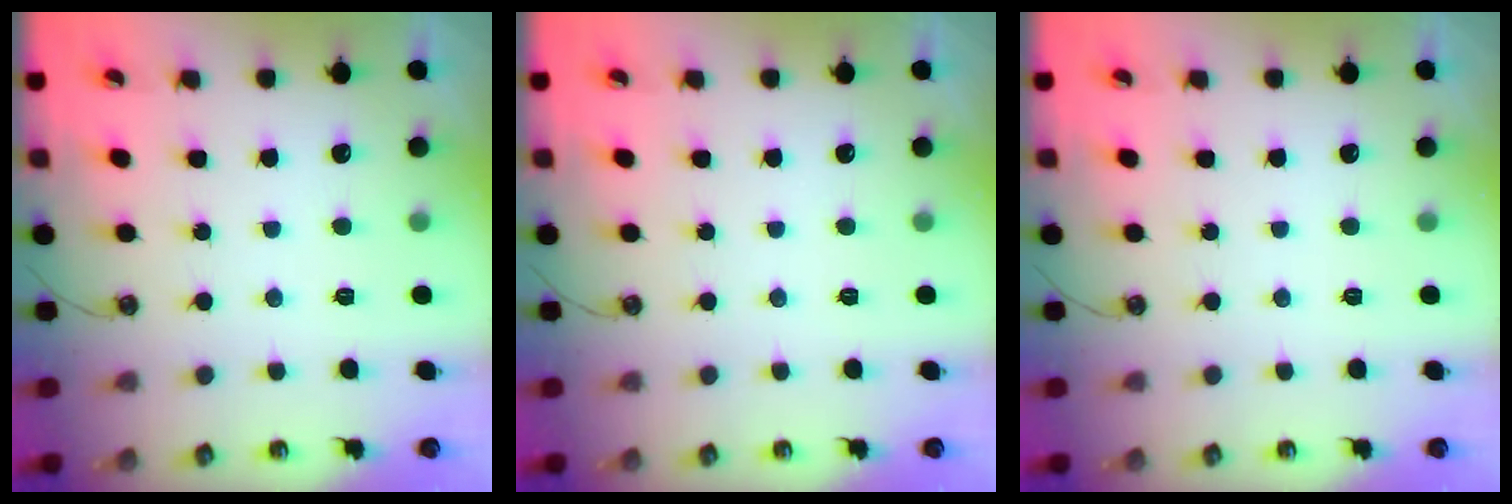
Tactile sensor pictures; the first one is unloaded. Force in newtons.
{"total": 0.0}
{"total": 0.0}